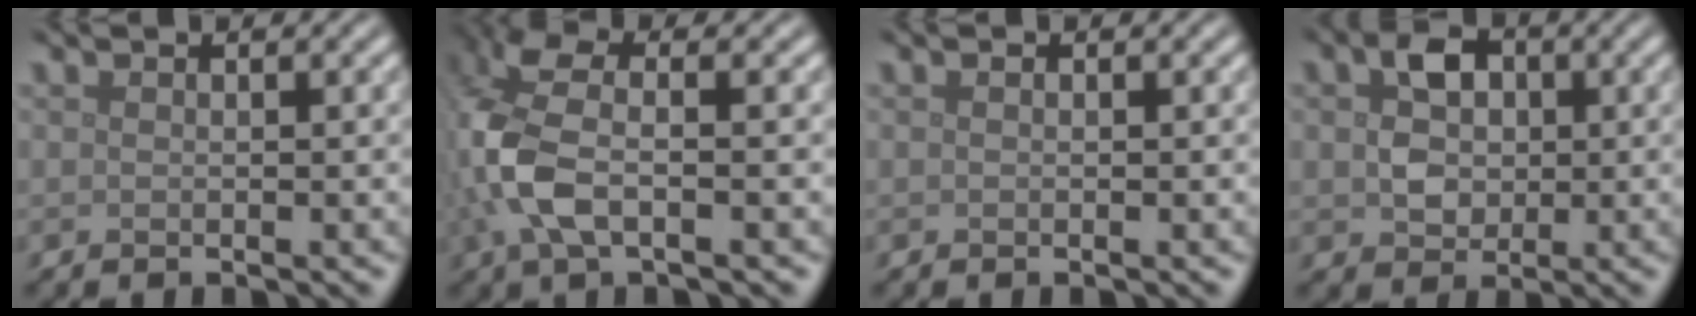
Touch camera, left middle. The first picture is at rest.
{"total": 6.6, "force": [-1.3, 3.0, 5.7], "torque": [-0.142, 0.008, -0.037]}
{"total": 0.0}
{"total": 3.8, "force": [0.4, 3.0, 2.4], "torque": [-0.039, 0.003, 0.001]}